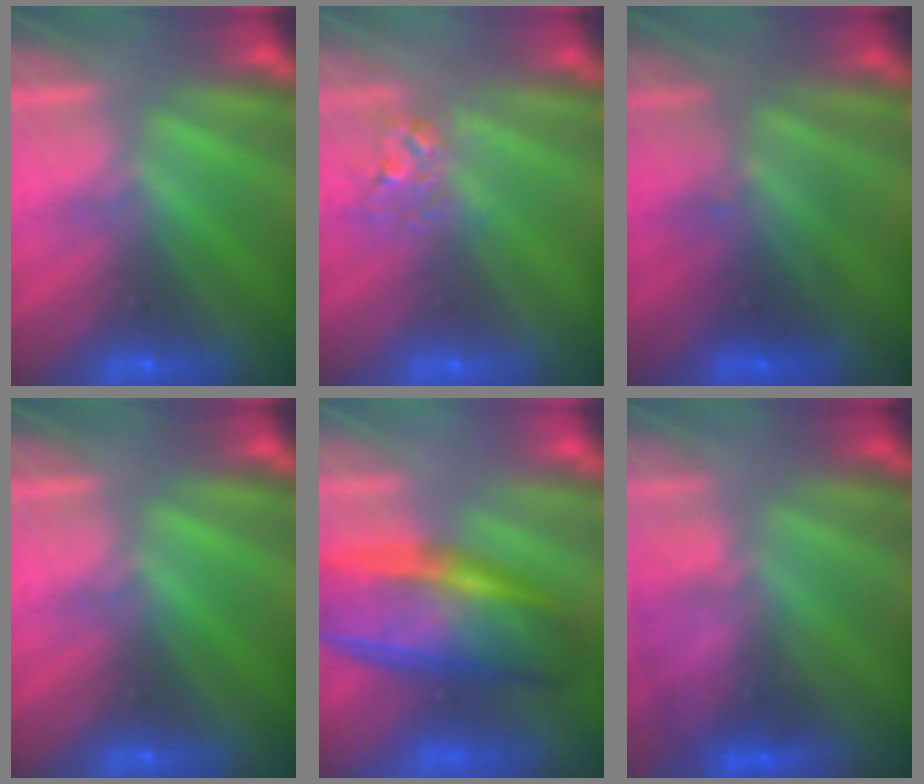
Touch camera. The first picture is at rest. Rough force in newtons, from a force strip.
{"total": 2.7}
{"total": 2.3}
{"total": 0.0}
{"total": 7.5}
{"total": 4.7}